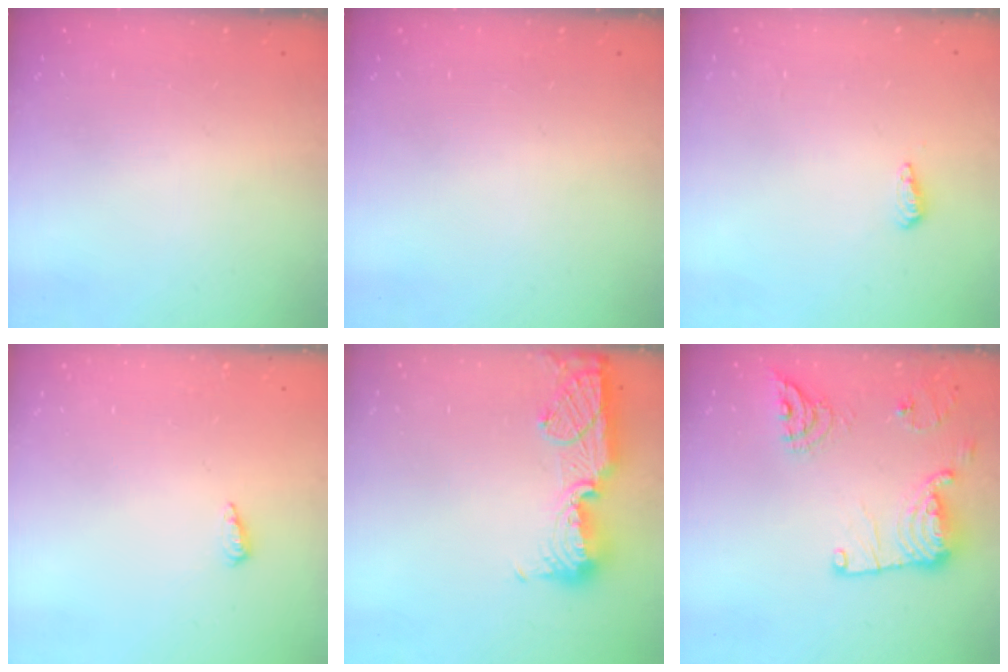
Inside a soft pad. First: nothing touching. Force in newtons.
{"total": 0.0}
{"total": 5.3, "press": 5.2, "slide": 1.1}
{"total": 3.4, "press": 3.3, "slide": 0.5}
{"total": 13.9, "press": 13.8, "slide": 1.2}
{"total": 19.0, "press": 18.6, "slide": 4.0}